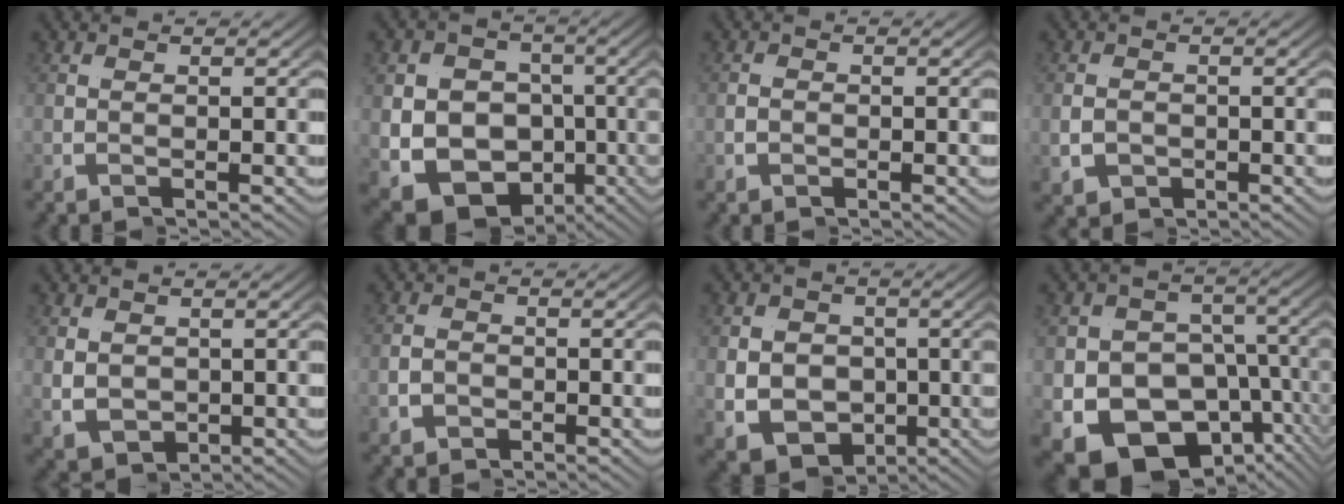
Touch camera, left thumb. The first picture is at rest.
{"total": 14.2, "force": [-2.4, 11.4, 8.2], "torque": [-0.148, -0.048, -0.033]}
{"total": 0.6, "force": [-0.4, 0.1, -0.5], "torque": [0.005, -0.003, -0.007]}
{"total": 0.8, "force": [-0.1, 0.8, 0.0], "torque": [-0.002, -0.003, 0.000]}
{"total": 2.5, "force": [0.3, 1.9, 1.6], "torque": [-0.022, -0.010, 0.012]}
{"total": 1.1, "force": [-0.5, 0.5, -0.8], "torque": [0.004, -0.004, -0.009]}
{"total": 11.2, "force": [-0.5, 9.6, 5.8], "torque": [-0.109, -0.022, -0.011]}
{"total": 13.5, "force": [-4.3, 10.4, 7.4], "torque": [-0.133, -0.053, -0.066]}